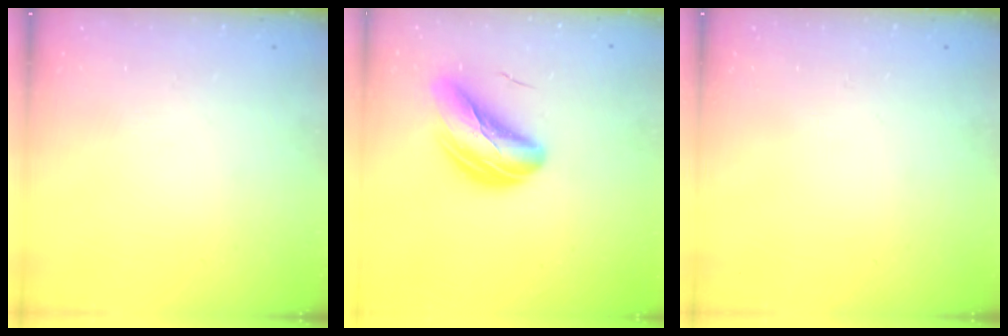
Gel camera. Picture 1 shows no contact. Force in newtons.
{"total": 9.8, "press": 9.5, "slide": 2.6}
{"total": 0.0}